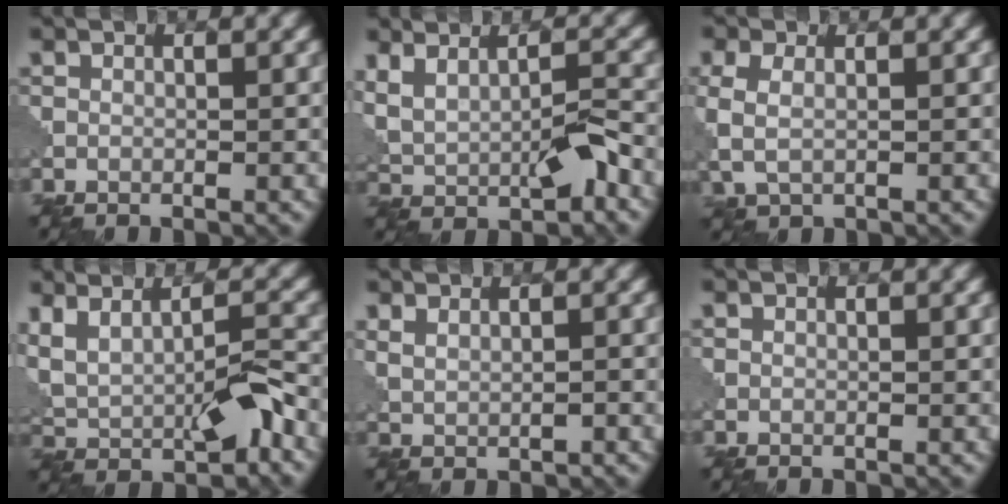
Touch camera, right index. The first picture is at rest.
{"total": 4.7, "force": [0.6, 2.2, 4.1], "torque": [-0.085, -0.006, 0.018]}
{"total": 3.2, "force": [0.1, 2.1, 2.5], "torque": [-0.068, -0.002, 0.005]}
{"total": 6.2, "force": [0.6, 2.7, 5.5], "torque": [-0.110, -0.006, 0.014]}
{"total": 1.7, "force": [1.2, 0.8, 1.0], "torque": [-0.024, -0.003, 0.027]}
{"total": 0.0}